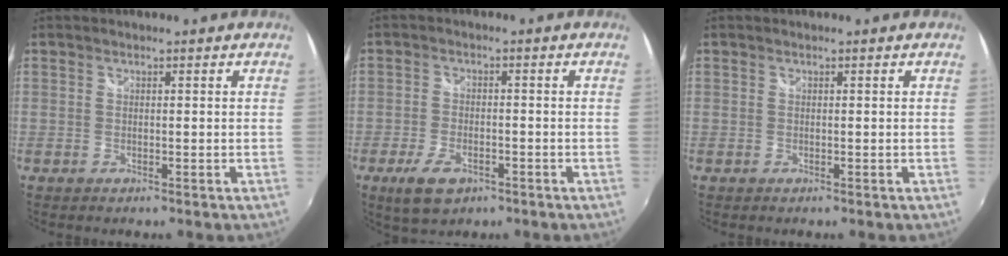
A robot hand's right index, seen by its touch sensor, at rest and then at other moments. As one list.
[{"total": 7.0, "force": [-4.0, 3.6, 4.5], "torque": [-0.108, -0.010, -0.068]}, {"total": 0.0}]